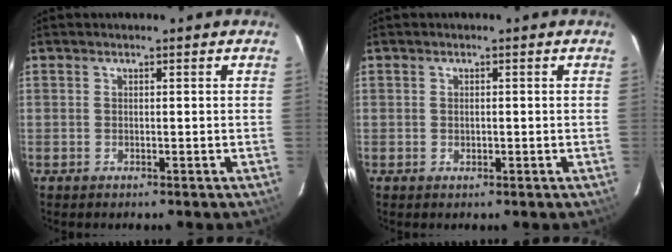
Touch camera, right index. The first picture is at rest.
{"total": 0.5, "force": [0.0, 0.5, 0.3], "torque": [-0.003, 0.002, 0.001]}